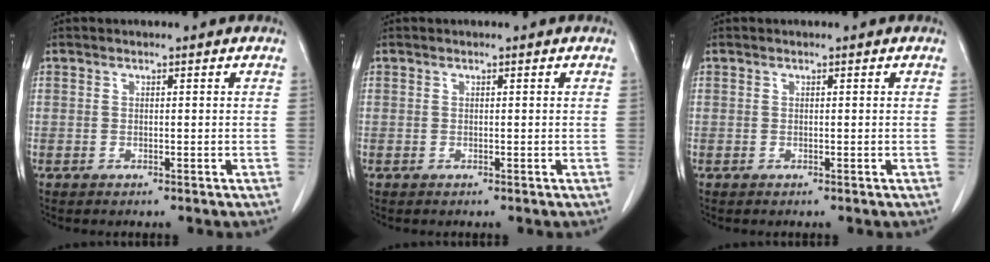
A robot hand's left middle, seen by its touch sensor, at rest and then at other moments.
{"total": 0.0}
{"total": 0.0}